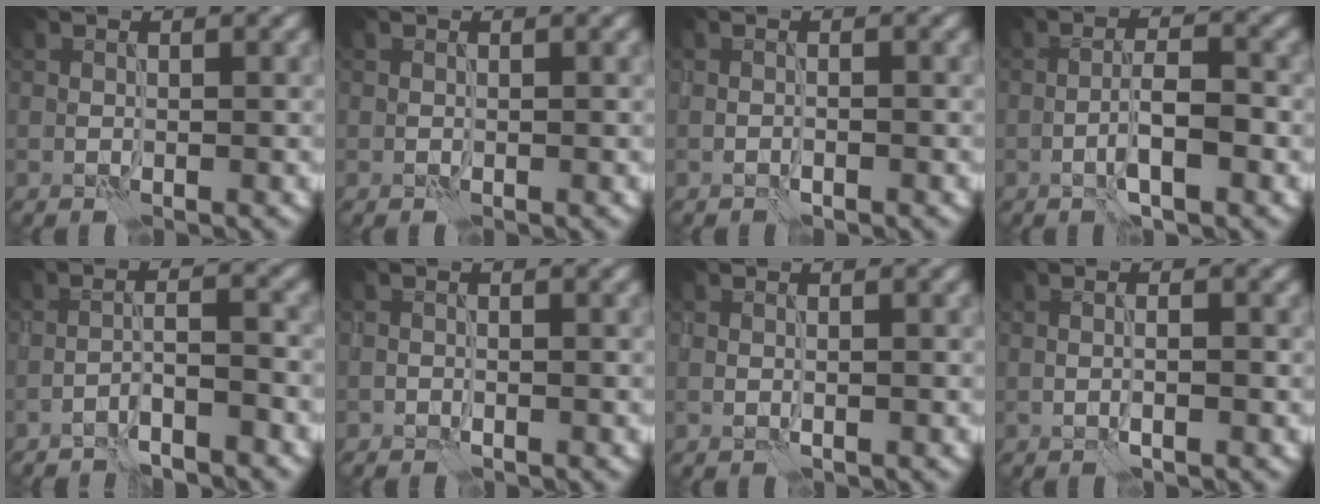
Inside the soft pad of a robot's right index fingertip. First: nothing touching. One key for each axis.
{"total": 0.0}
{"total": 0.7, "fx": -0.6, "fy": 0.1, "fz": 0.4, "tx": -0.008, "ty": 0.004, "tz": -0.011}
{"total": 3.5, "fx": -1.5, "fy": 0.8, "fz": 3.1, "tx": -0.056, "ty": 0.011, "tz": -0.032}
{"total": 3.1, "fx": -2.4, "fy": 0.2, "fz": 1.9, "tx": -0.033, "ty": 0.013, "tz": -0.050}
{"total": 0.7, "fx": -0.6, "fy": 0.3, "fz": 0.1, "tx": -0.001, "ty": 0.002, "tz": -0.012}
{"total": 0.6, "fx": -0.2, "fy": 0.1, "fz": 0.5, "tx": -0.012, "ty": 0.000, "tz": -0.003}
{"total": 1.4, "fx": -0.3, "fy": 0.3, "fz": 1.3, "tx": -0.013, "ty": -0.007, "tz": -0.008}